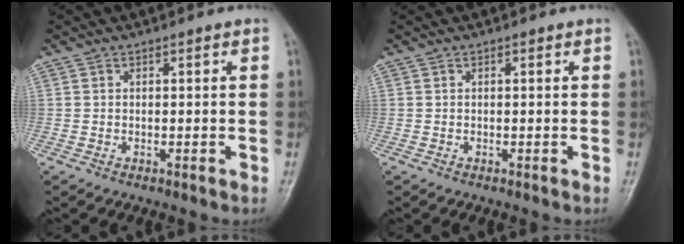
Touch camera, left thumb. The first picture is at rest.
{"total": 0.0}